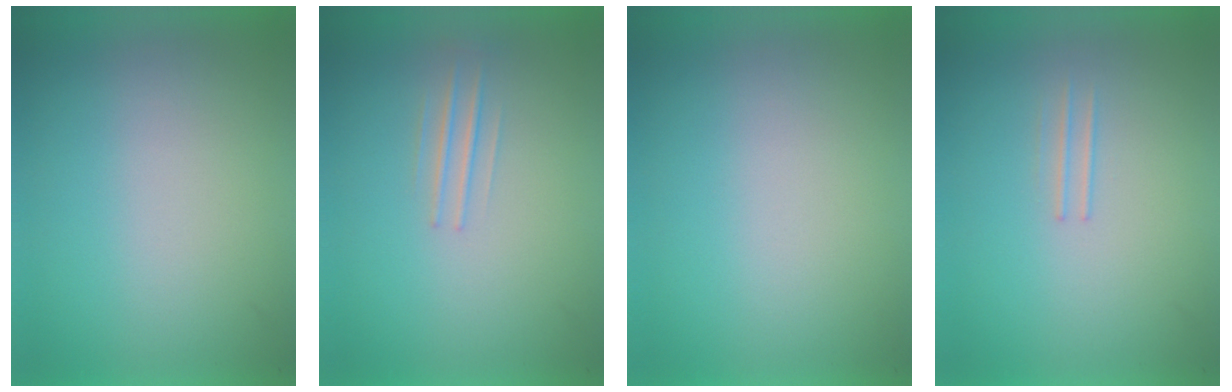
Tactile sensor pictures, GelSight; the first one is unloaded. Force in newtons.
{"total": 1.3}
{"total": 0.0}
{"total": 1.2}